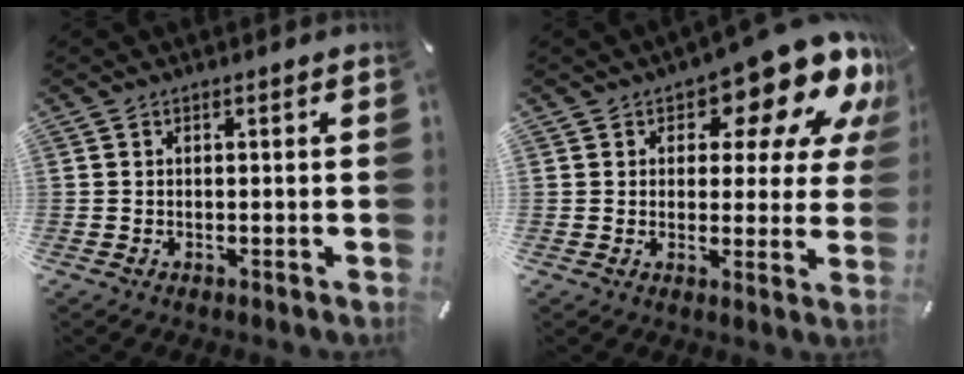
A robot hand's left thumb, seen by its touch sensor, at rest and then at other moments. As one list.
[{"total": 15.0, "force": [10.0, 6.6, 9.1], "torque": [-0.118, -0.078, 0.162]}]